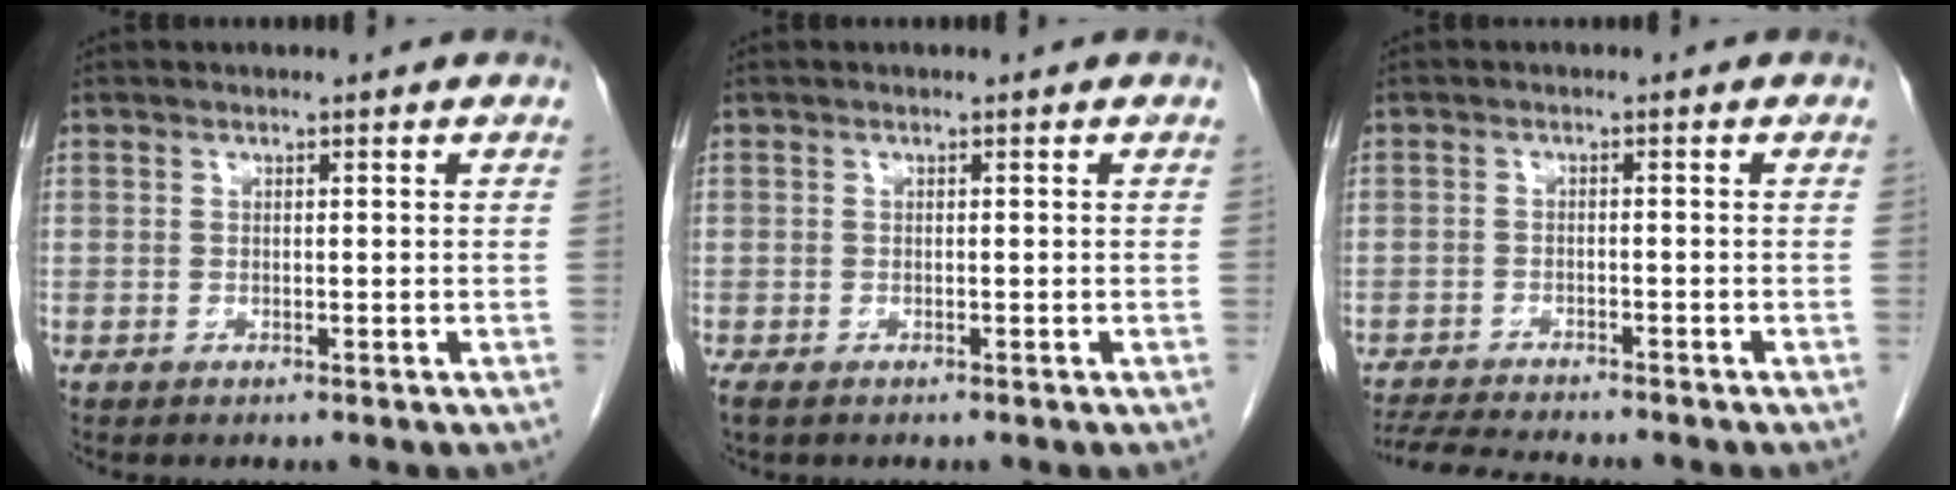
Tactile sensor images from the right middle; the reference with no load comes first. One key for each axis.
{"total": 1.5, "fx": -1.0, "fy": 0.7, "fz": 0.8, "tx": -0.020, "ty": -0.005, "tz": -0.013}
{"total": 8.5, "fx": -7.8, "fy": 0.7, "fz": 3.2, "tx": -0.053, "ty": -0.013, "tz": -0.125}